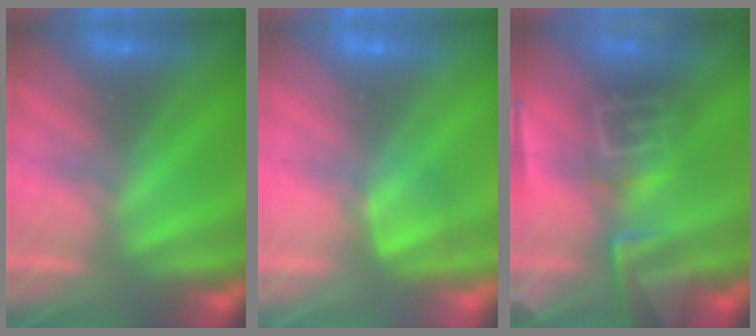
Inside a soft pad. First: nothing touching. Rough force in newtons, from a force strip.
{"total": 4.5}
{"total": 8.9}